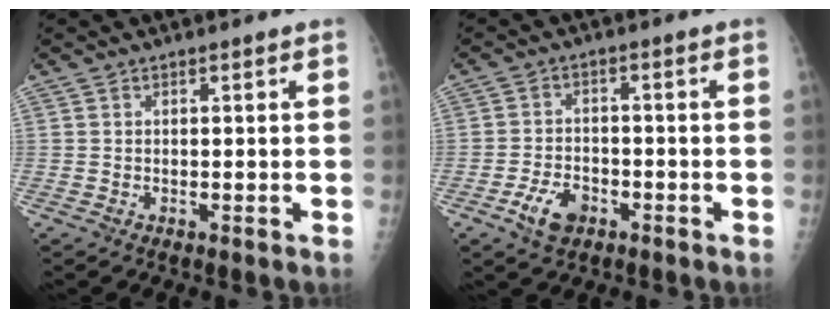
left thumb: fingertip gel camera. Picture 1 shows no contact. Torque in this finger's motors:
{"motor_torque": [-0.41, 0.67, 0.46, 0.19, 0.08]}